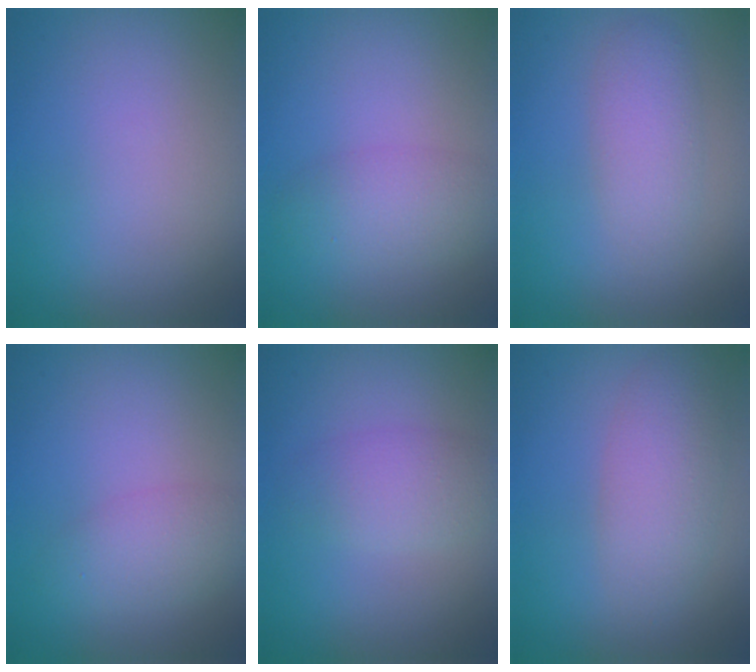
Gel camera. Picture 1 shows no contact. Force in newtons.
{"total": 3.0, "press": 3.0, "slide": 0.2}
{"total": 2.9, "press": 2.9, "slide": 0.2}
{"total": 3.0, "press": 3.0, "slide": 0.0}
{"total": 3.0, "press": 3.0, "slide": 0.0}
{"total": 4.1, "press": 4.1, "slide": 0.2}